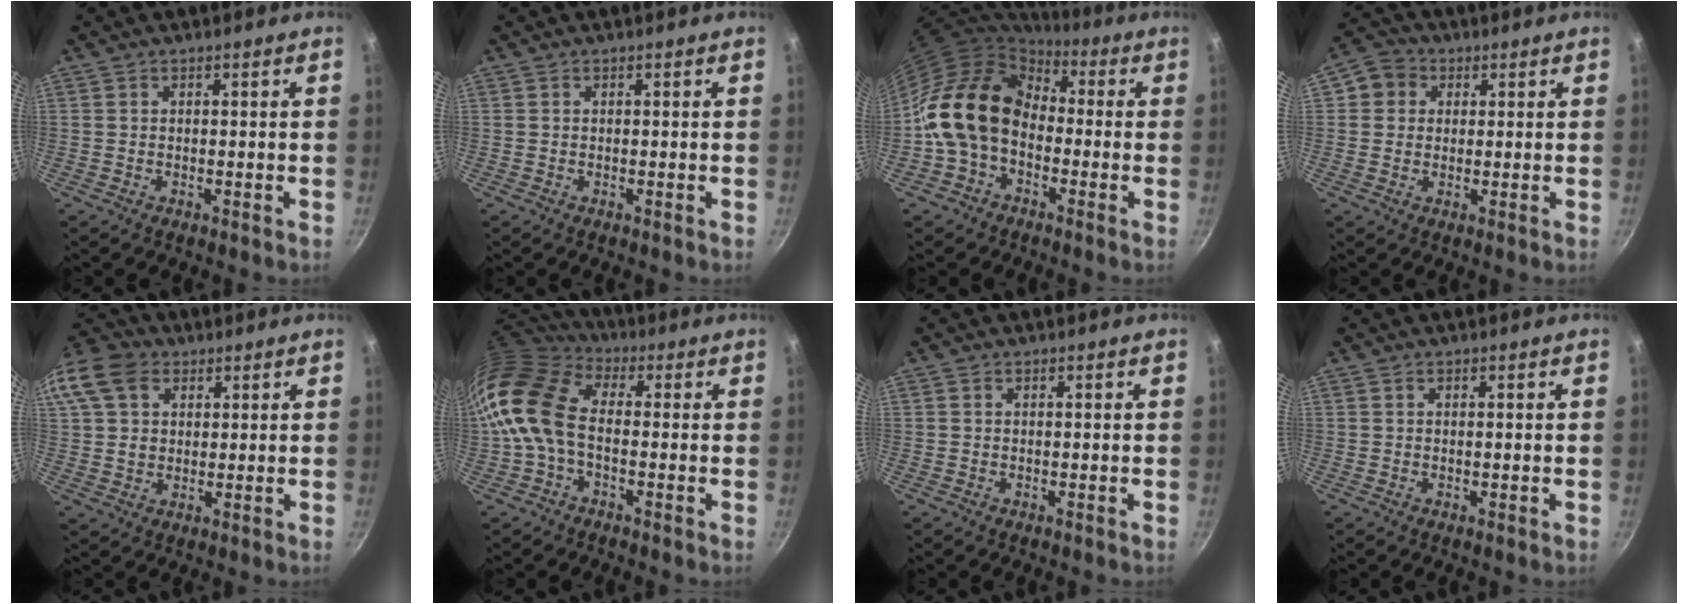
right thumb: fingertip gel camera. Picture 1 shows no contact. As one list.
[{"total": 0.0}, {"total": 15.1, "force": [-2.0, 11.3, 9.8], "torque": [-0.148, 0.043, -0.055]}, {"total": 5.6, "force": [1.3, 5.1, 1.9], "torque": [0.004, 0.006, 0.009]}, {"total": 15.9, "force": [5.9, 12.0, 8.6], "torque": [-0.188, 0.023, 0.099]}, {"total": 12.3, "force": [-1.6, 7.9, 9.3], "torque": [-0.167, 0.034, -0.050]}, {"total": 0.0}, {"total": 0.0}]